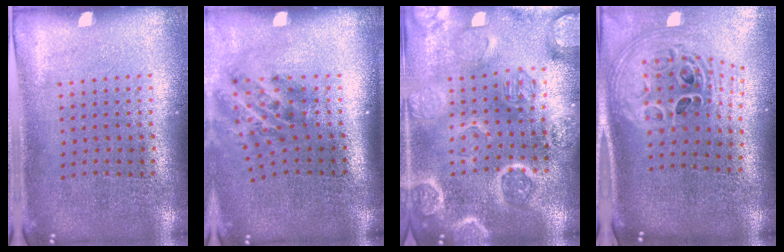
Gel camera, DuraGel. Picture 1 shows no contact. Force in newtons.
{"total": 1.9, "press": 1.2, "slide": 1.5}
{"total": 4.1, "press": 3.8, "slide": 1.6}
{"total": 2.2, "press": 1.6, "slide": 1.5}